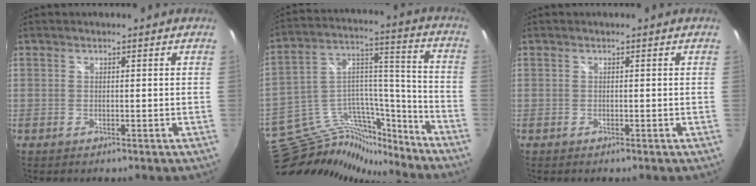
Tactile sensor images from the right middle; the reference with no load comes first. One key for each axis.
{"total": 20.3, "fx": -17.2, "fy": 7.2, "fz": 8.0, "tx": -0.137, "ty": 0.048, "tz": -0.272}
{"total": 0.0}